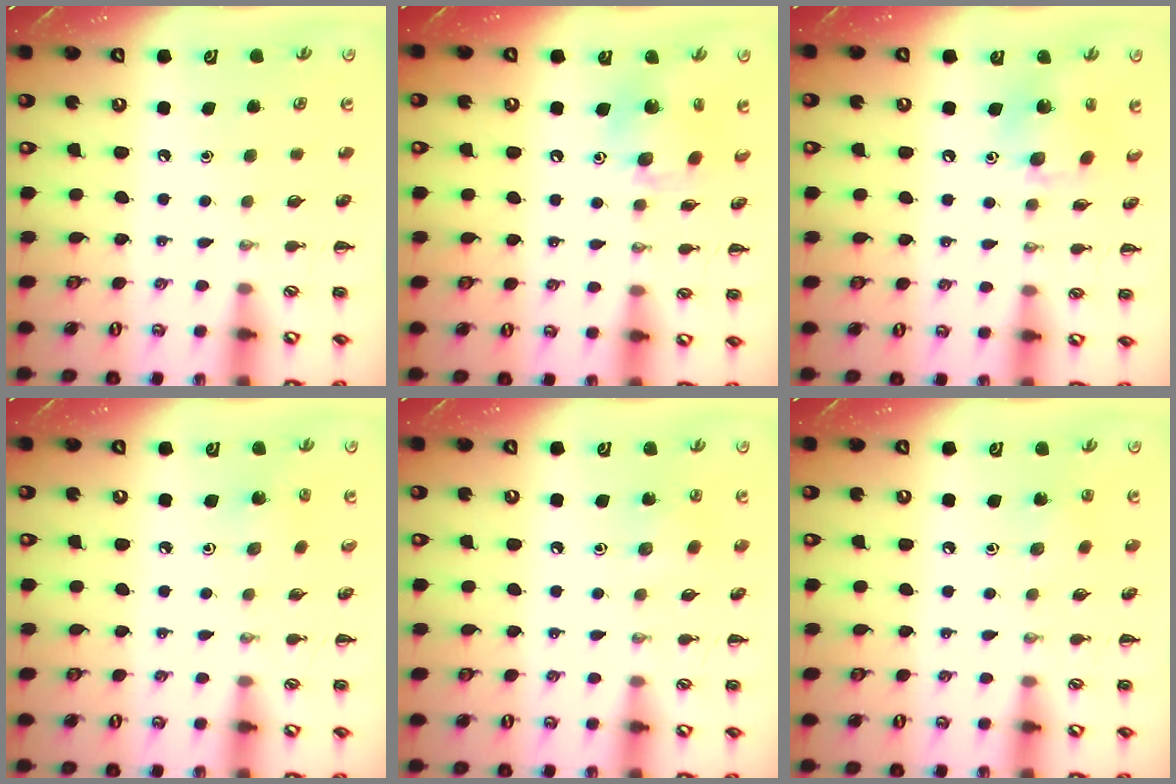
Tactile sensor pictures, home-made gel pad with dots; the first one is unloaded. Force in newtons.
{"total": 8.5, "press": 8.5, "slide": 0.5}
{"total": 7.5, "press": 7.5, "slide": 0.5}
{"total": 2.6, "press": 2.4, "slide": 0.8}
{"total": 3.4, "press": 3.2, "slide": 0.9}
{"total": 4.3, "press": 4.1, "slide": 1.3}